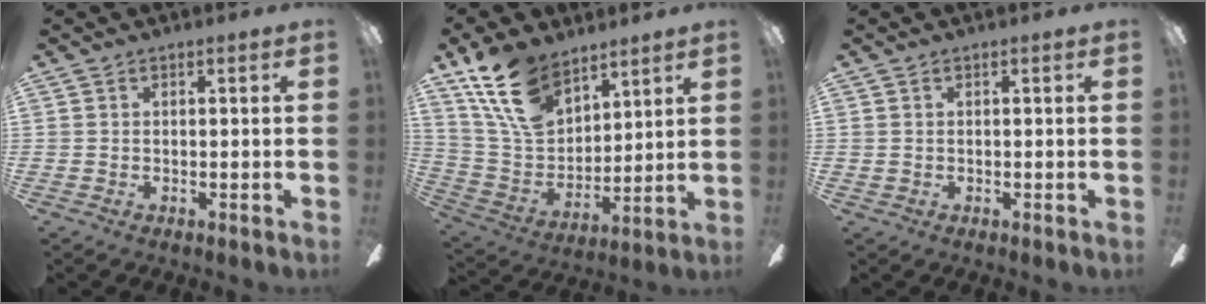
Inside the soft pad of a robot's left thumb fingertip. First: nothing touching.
{"total": 17.2, "force": [11.7, 9.3, 8.5], "torque": [-0.186, -0.047, 0.222]}
{"total": 0.7, "force": [0.3, 0.6, 0.3], "torque": [-0.008, 0.004, 0.004]}